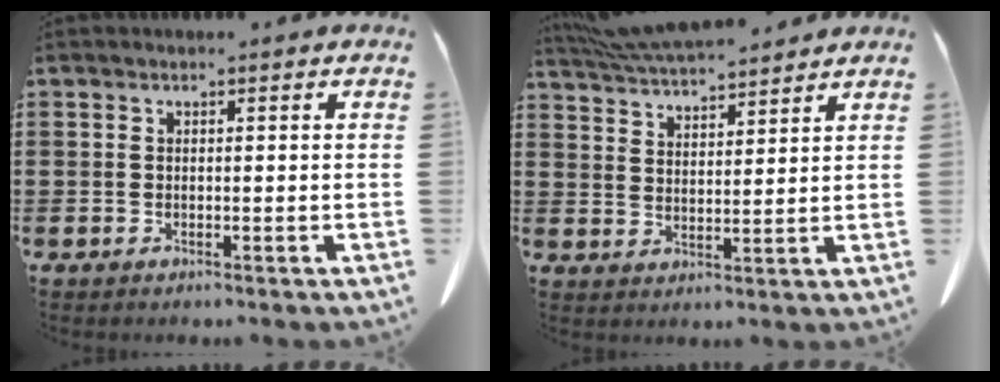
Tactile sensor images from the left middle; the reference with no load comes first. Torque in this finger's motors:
{"motor_torque": [0.82, -0.16, 0.29, 0.06]}